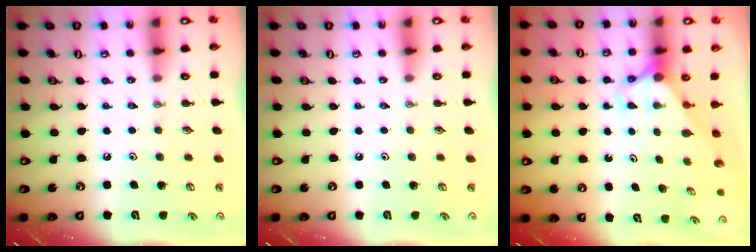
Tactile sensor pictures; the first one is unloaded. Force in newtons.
{"total": 0.0}
{"total": 2.7, "press": 2.7, "slide": 0.0}